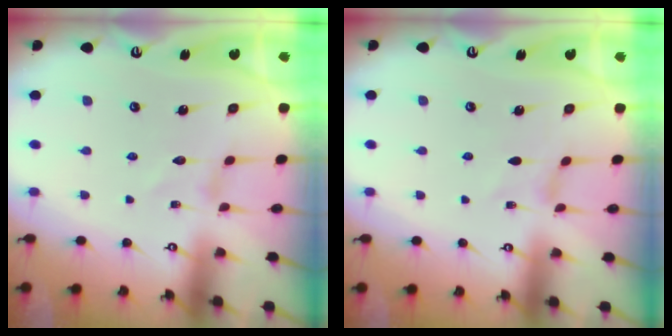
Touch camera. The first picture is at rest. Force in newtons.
{"total": 0.0}